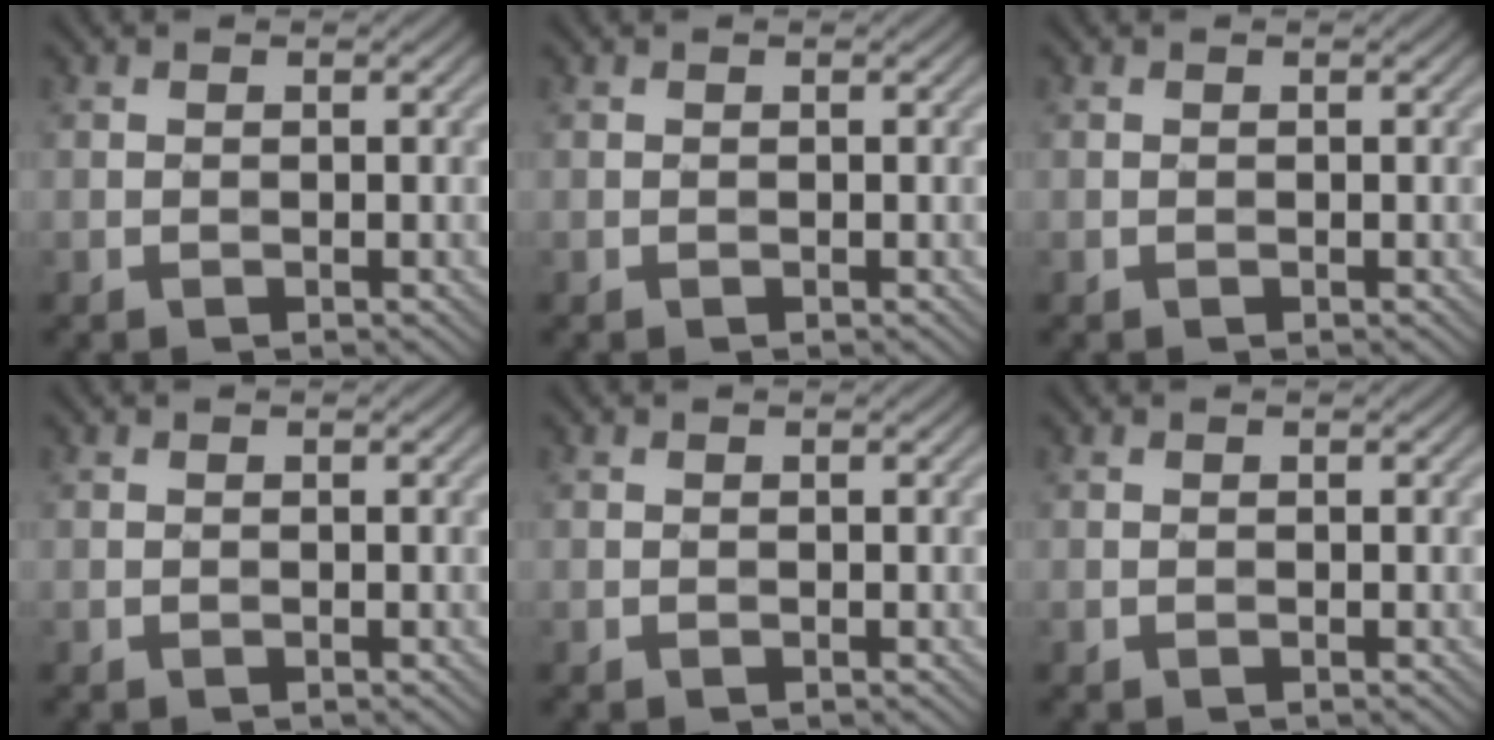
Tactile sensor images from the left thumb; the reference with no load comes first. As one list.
[{"total": 0.0}, {"total": 0.0}, {"total": 0.0}, {"total": 0.0}, {"total": 0.0}]